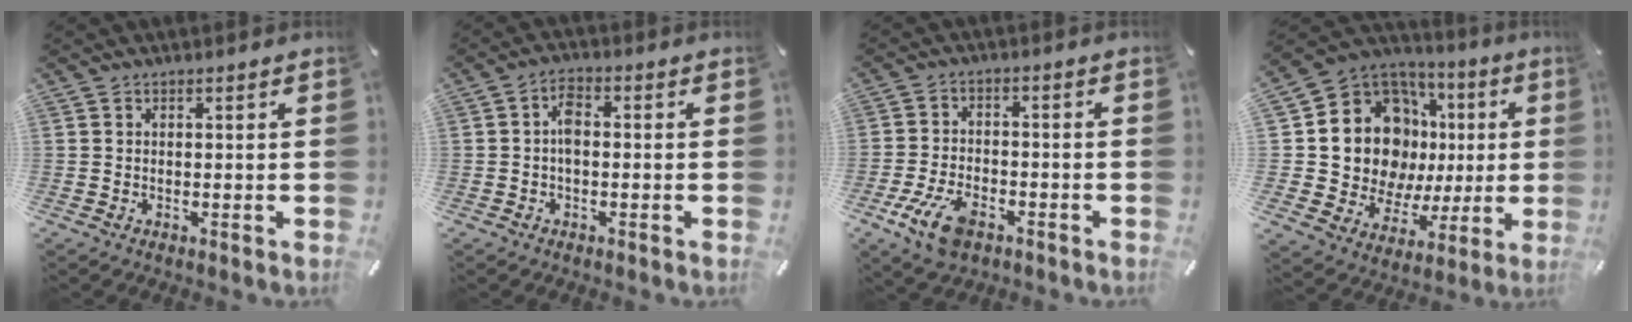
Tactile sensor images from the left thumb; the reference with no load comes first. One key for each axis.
{"total": 4.0, "fx": -0.4, "fy": 2.3, "fz": 3.2, "tx": -0.062, "ty": 0.011, "tz": -0.007}
{"total": 9.5, "fx": -4.9, "fy": 5.2, "fz": 6.2, "tx": -0.138, "ty": 0.013, "tz": -0.090}
{"total": 17.8, "fx": 4.7, "fy": 14.2, "fz": 9.7, "tx": -0.177, "ty": -0.048, "tz": 0.106}